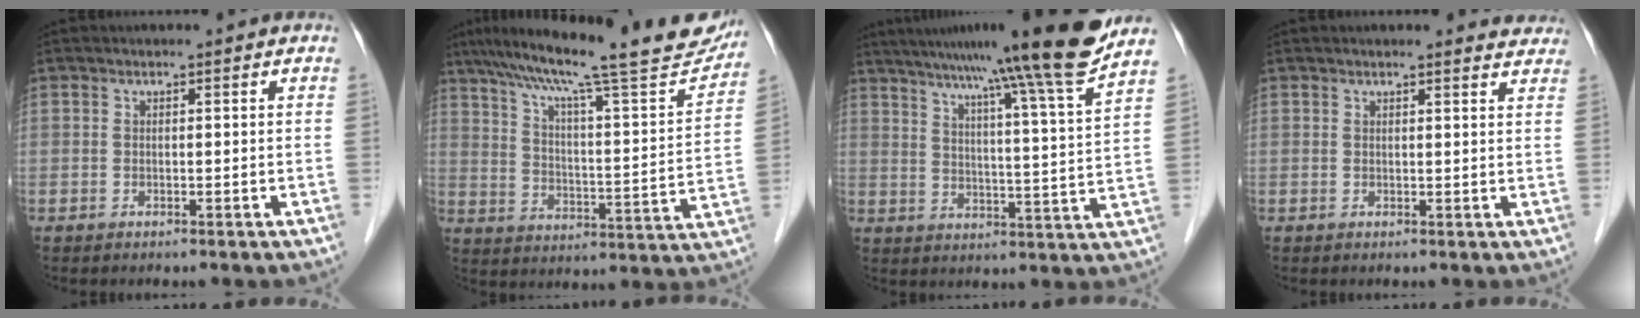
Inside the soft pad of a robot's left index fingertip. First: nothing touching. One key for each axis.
{"total": 23.9, "fx": 20.1, "fy": 2.3, "fz": 12.7, "tx": -0.206, "ty": -0.008, "tz": 0.275}
{"total": 19.2, "fx": 15.6, "fy": -2.9, "fz": 10.8, "tx": -0.169, "ty": -0.027, "tz": 0.209}
{"total": 3.9, "fx": 3.7, "fy": 0.9, "fz": 0.5, "tx": 0.002, "ty": -0.010, "tz": 0.020}